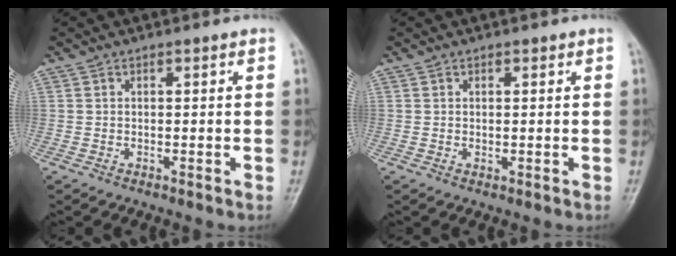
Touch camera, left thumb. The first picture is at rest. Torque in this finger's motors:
{"motor_torque": [-0.27, 0.07, 0.18, -0.07, 0.02]}